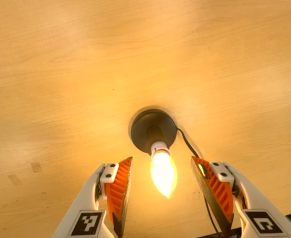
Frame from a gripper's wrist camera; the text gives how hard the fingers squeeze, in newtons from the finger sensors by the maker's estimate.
{"total": 0.0}